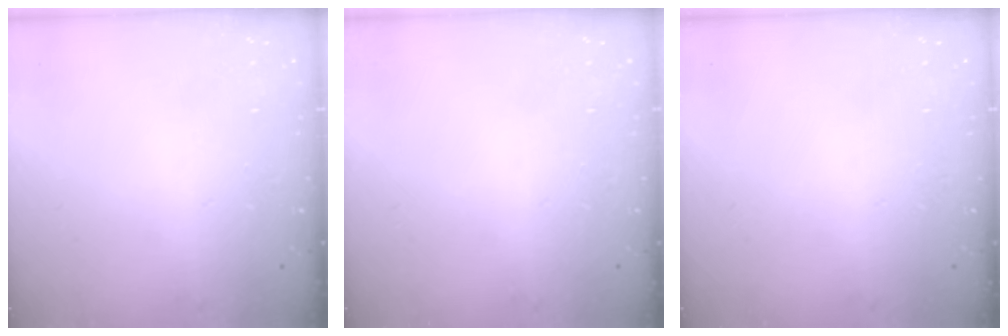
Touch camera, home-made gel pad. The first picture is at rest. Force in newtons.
{"total": 0.0}
{"total": 0.0}